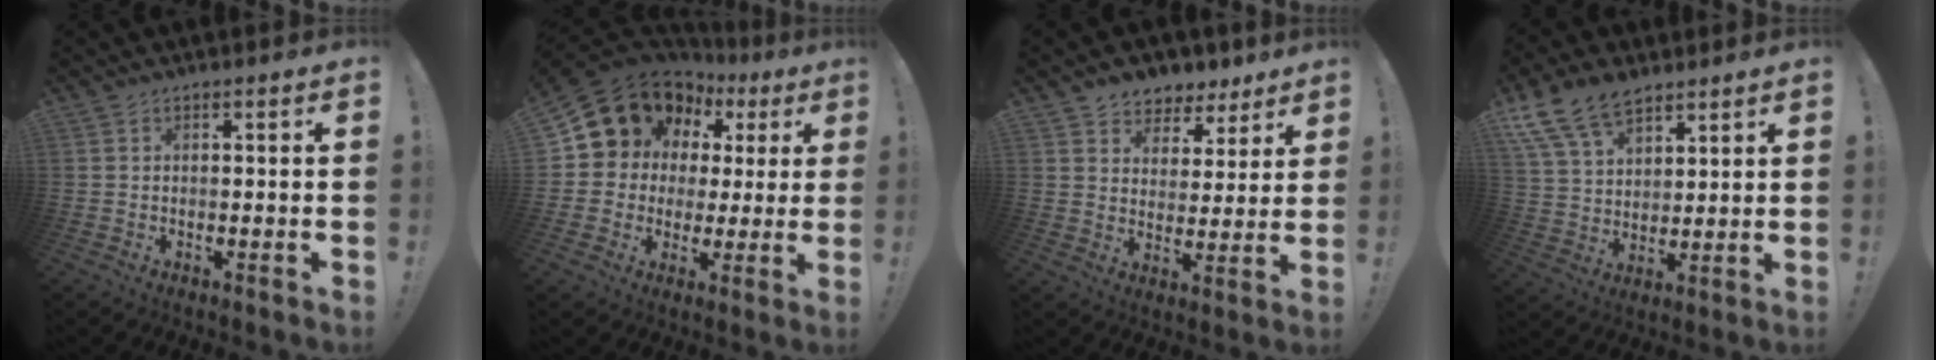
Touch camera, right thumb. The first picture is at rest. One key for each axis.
{"total": 12.8, "fx": 7.2, "fy": 9.9, "fz": 3.9, "tx": -0.064, "ty": -0.054, "tz": 0.150}
{"total": 6.3, "fx": 4.2, "fy": 4.7, "fz": 0.7, "tx": -0.005, "ty": -0.038, "tz": 0.083}
{"total": 13.6, "fx": 9.4, "fy": 7.6, "fz": 6.2, "tx": -0.121, "ty": -0.046, "tz": 0.182}